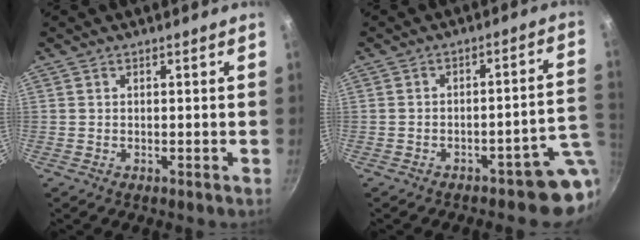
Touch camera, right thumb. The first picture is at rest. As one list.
[{"total": 6.4, "force": [-3.4, 2.3, 4.9], "torque": [-0.022, 0.043, -0.046]}]